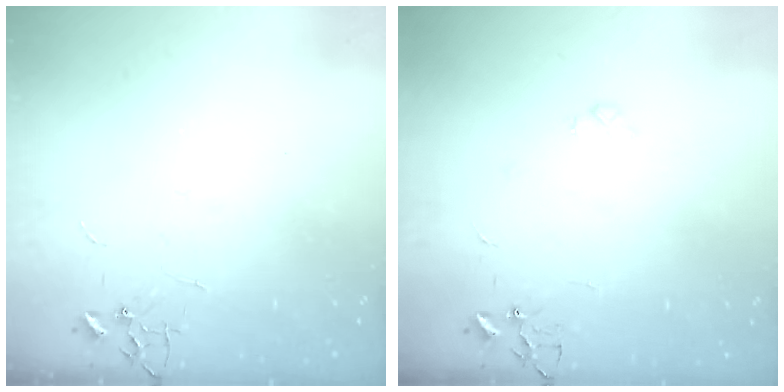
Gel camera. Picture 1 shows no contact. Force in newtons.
{"total": 3.7, "press": 3.7, "slide": 0.6}